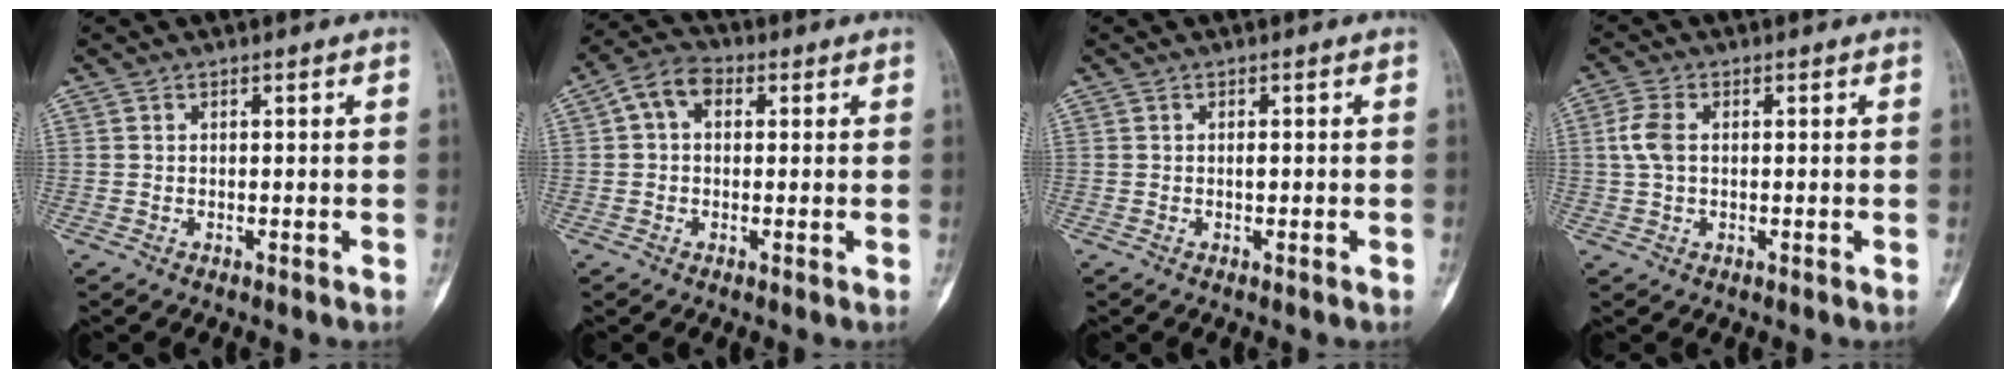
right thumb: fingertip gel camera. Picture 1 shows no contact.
{"total": 6.4, "force": [1.4, 4.5, 4.2], "torque": [-0.062, 0.023, 0.015]}
{"total": 0.9, "force": [-0.1, 0.2, 0.8], "torque": [-0.013, 0.000, -0.002]}
{"total": 4.4, "force": [0.4, 2.7, 3.5], "torque": [-0.088, 0.009, 0.005]}